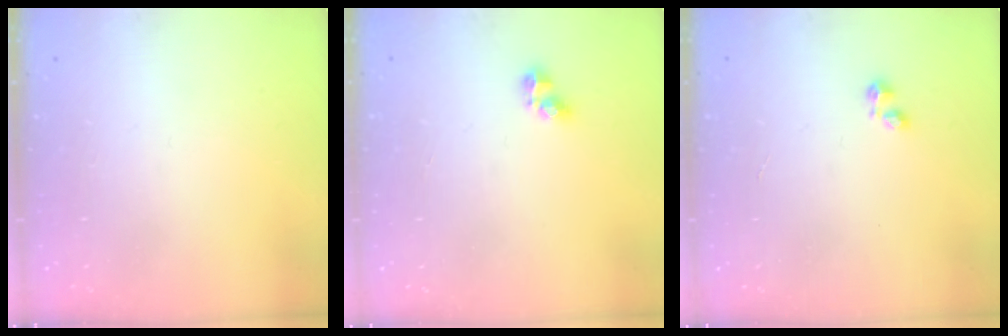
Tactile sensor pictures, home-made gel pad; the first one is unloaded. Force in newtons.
{"total": 3.6, "press": 3.4, "slide": 1.1}
{"total": 1.7, "press": 1.7, "slide": 0.5}